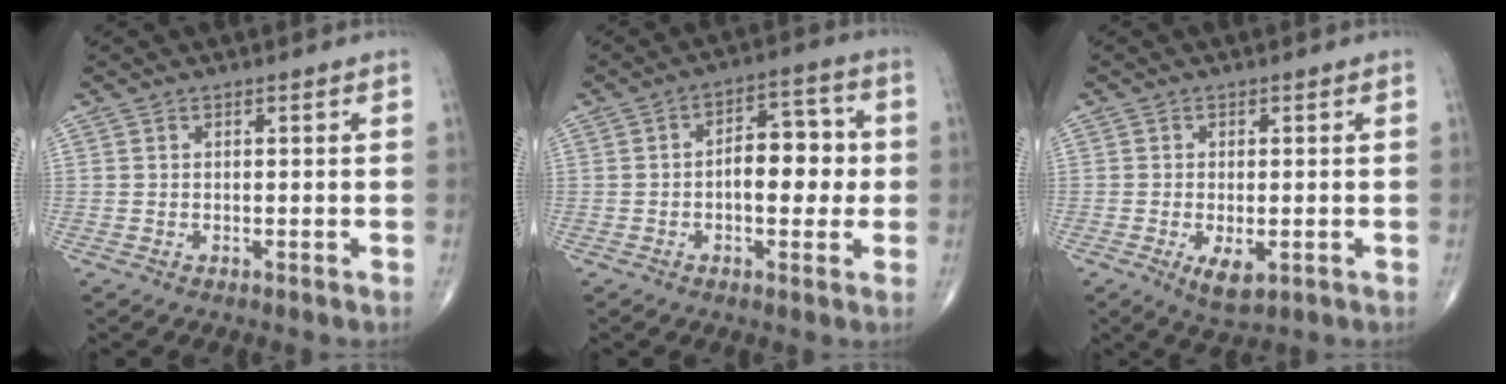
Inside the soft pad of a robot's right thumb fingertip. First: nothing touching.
{"total": 9.6, "force": [-0.4, 5.2, 8.1], "torque": [-0.087, 0.023, -0.011]}
{"total": 4.6, "force": [-1.5, 2.0, 3.8], "torque": [-0.063, -0.011, -0.021]}